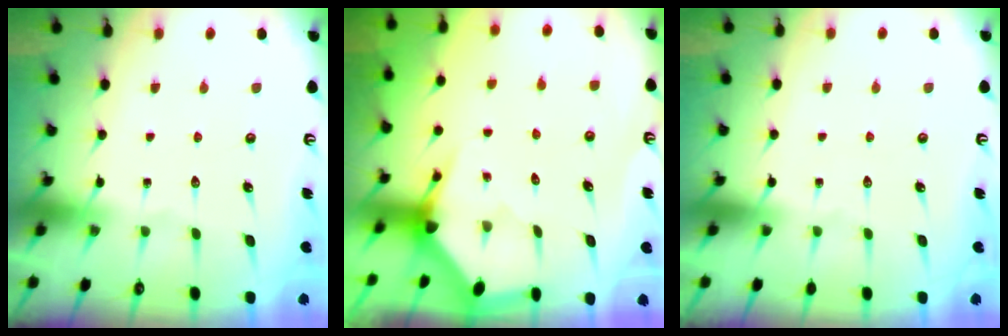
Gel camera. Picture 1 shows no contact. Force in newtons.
{"total": 3.2, "press": 3.2, "slide": 0.1}
{"total": 0.0}